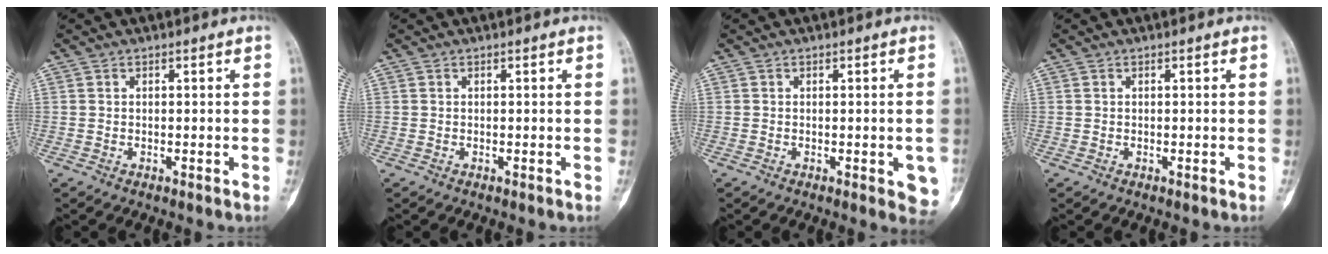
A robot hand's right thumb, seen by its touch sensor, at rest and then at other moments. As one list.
[{"total": 0.0}, {"total": 5.1, "force": [-1.5, 1.8, 4.6], "torque": [-0.030, -0.005, -0.015]}, {"total": 0.0}]